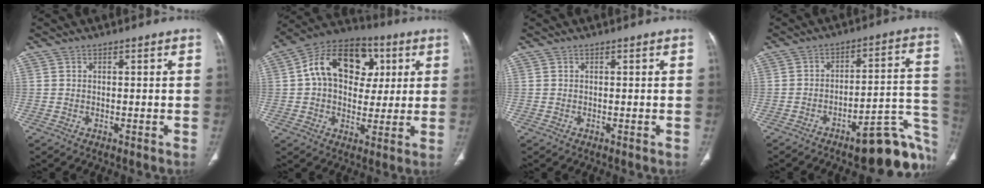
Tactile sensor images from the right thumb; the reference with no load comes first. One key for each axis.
{"total": 18.2, "fx": 4.2, "fy": 13.0, "fz": 12.0, "tx": -0.165, "ty": 0.014, "tz": 0.060}
{"total": 0.0}
{"total": 16.8, "fx": -8.8, "fy": 4.9, "fz": 13.5, "tx": -0.099, "ty": 0.084, "tz": -0.112}